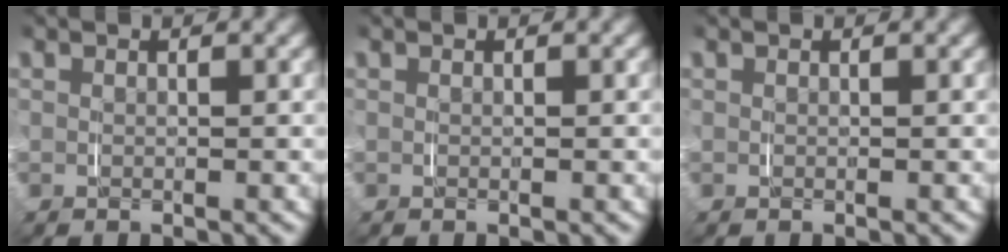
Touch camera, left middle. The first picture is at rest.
{"total": 0.0}
{"total": 0.0}